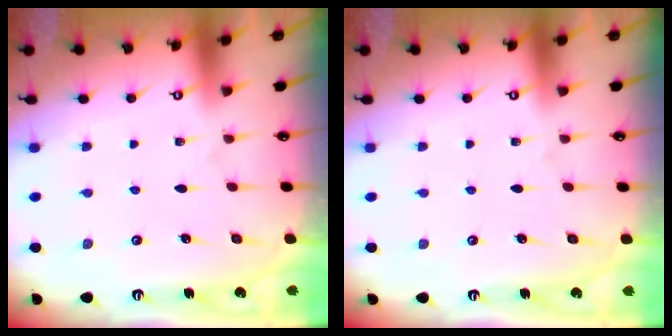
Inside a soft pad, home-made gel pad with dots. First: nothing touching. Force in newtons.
{"total": 0.0}